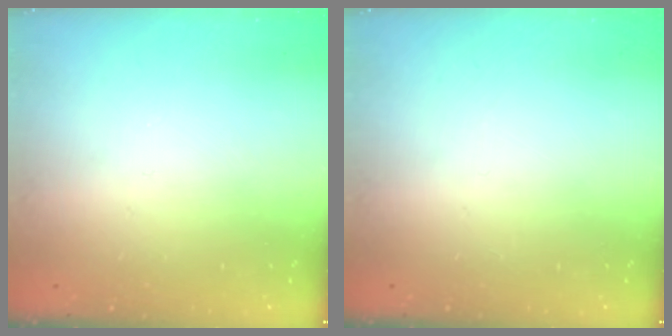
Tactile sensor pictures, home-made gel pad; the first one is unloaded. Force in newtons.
{"total": 0.0}